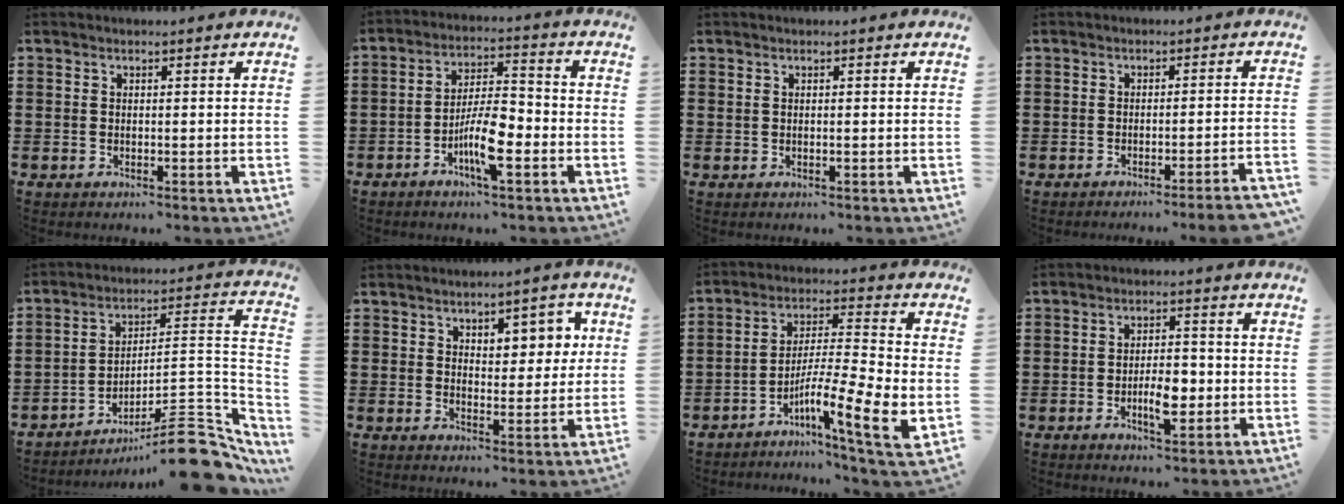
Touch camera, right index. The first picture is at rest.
{"total": 7.9, "force": [-3.2, 2.3, 6.9], "torque": [-0.133, 0.001, -0.061]}
{"total": 0.0}
{"total": 2.6, "force": [-2.2, -0.6, 1.4], "torque": [-0.023, -0.007, -0.043]}
{"total": 12.3, "force": [-9.0, 2.5, 8.0], "torque": [-0.102, 0.029, -0.162]}
{"total": 5.1, "force": [2.4, 3.1, 3.3], "torque": [-0.051, 0.004, 0.035]}
{"total": 10.7, "force": [-4.8, 1.0, 9.5], "torque": [-0.168, -0.013, -0.089]}
{"total": 5.5, "force": [-1.5, 2.3, 4.8], "torque": [-0.088, 0.006, -0.028]}